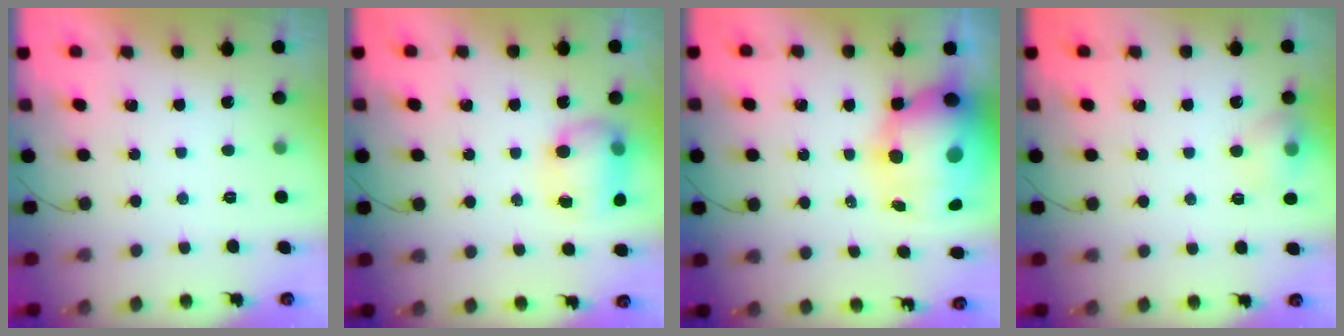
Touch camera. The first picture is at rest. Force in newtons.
{"total": 11.9, "press": 9.6, "slide": 7.0}
{"total": 18.2, "press": 17.7, "slide": 4.4}
{"total": 8.5, "press": 8.3, "slide": 1.7}